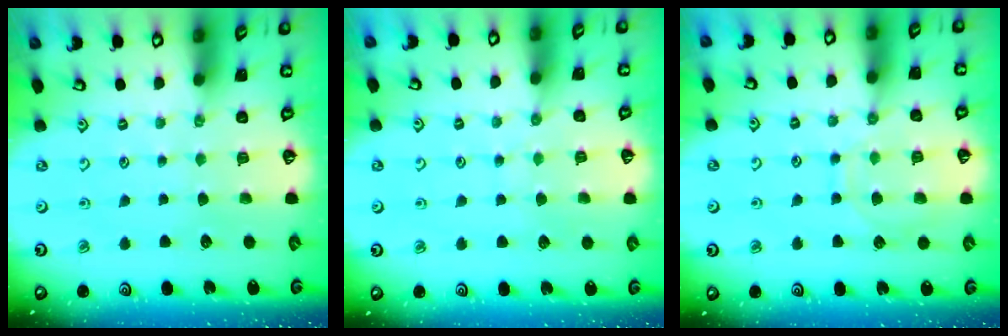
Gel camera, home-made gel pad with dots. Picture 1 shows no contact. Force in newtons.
{"total": 5.8, "press": 5.7, "slide": 0.6}
{"total": 9.3, "press": 9.3, "slide": 0.8}